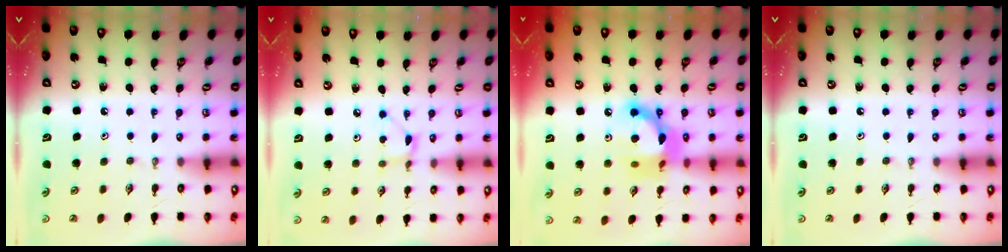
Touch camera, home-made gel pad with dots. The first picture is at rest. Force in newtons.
{"total": 2.3, "press": 2.3, "slide": 0.4}
{"total": 14.4, "press": 14.4, "slide": 1.1}
{"total": 0.0}